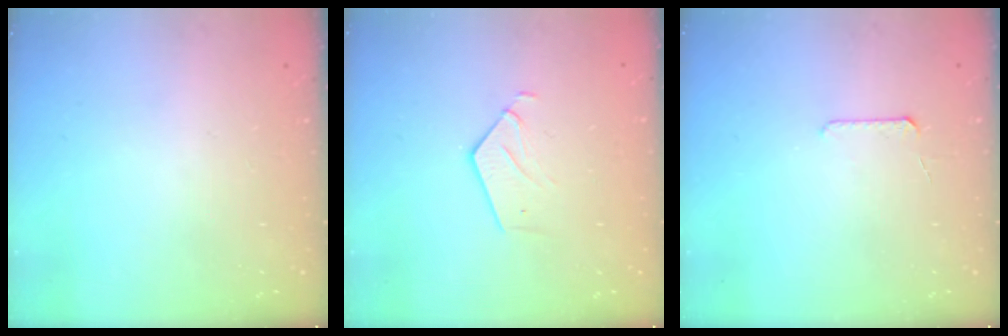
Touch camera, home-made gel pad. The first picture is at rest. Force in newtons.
{"total": 3.1, "press": 3.1, "slide": 0.2}
{"total": 5.2, "press": 5.1, "slide": 0.5}